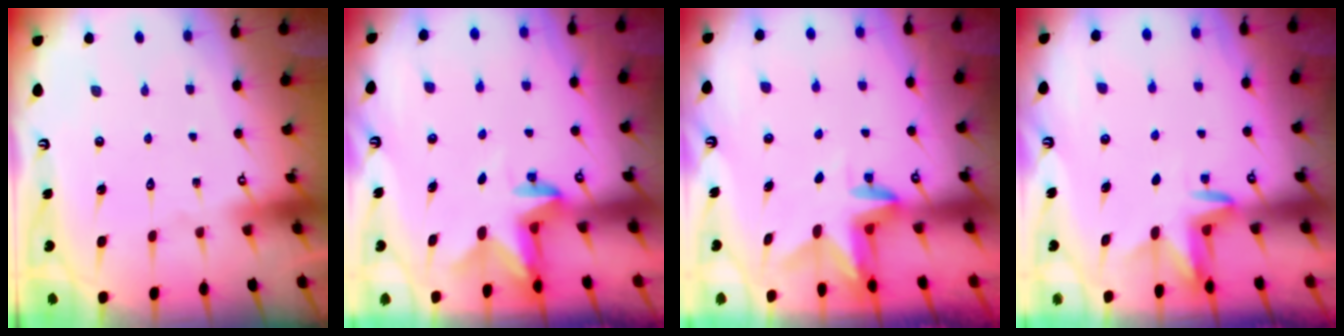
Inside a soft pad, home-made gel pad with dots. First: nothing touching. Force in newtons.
{"total": 2.8, "press": 2.8, "slide": 0.5}
{"total": 3.1, "press": 3.1, "slide": 0.2}
{"total": 3.7, "press": 3.7, "slide": 0.4}